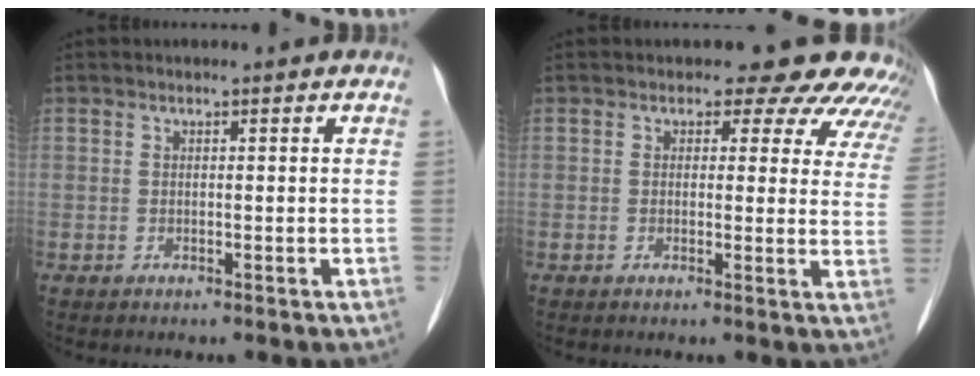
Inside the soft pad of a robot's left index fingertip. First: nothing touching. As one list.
[{"total": 10.5, "force": [9.2, 4.3, 2.7], "torque": [0.004, -0.004, 0.065]}]